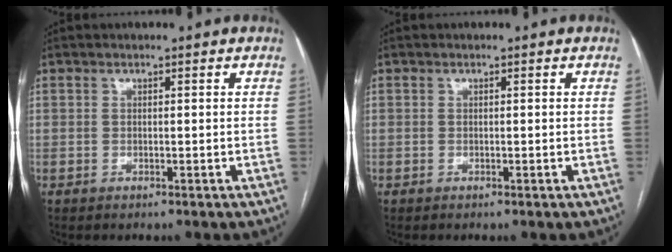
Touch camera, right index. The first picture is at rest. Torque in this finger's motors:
{"motor_torque": [-0.04, 0.13, -0.31, -0.07]}